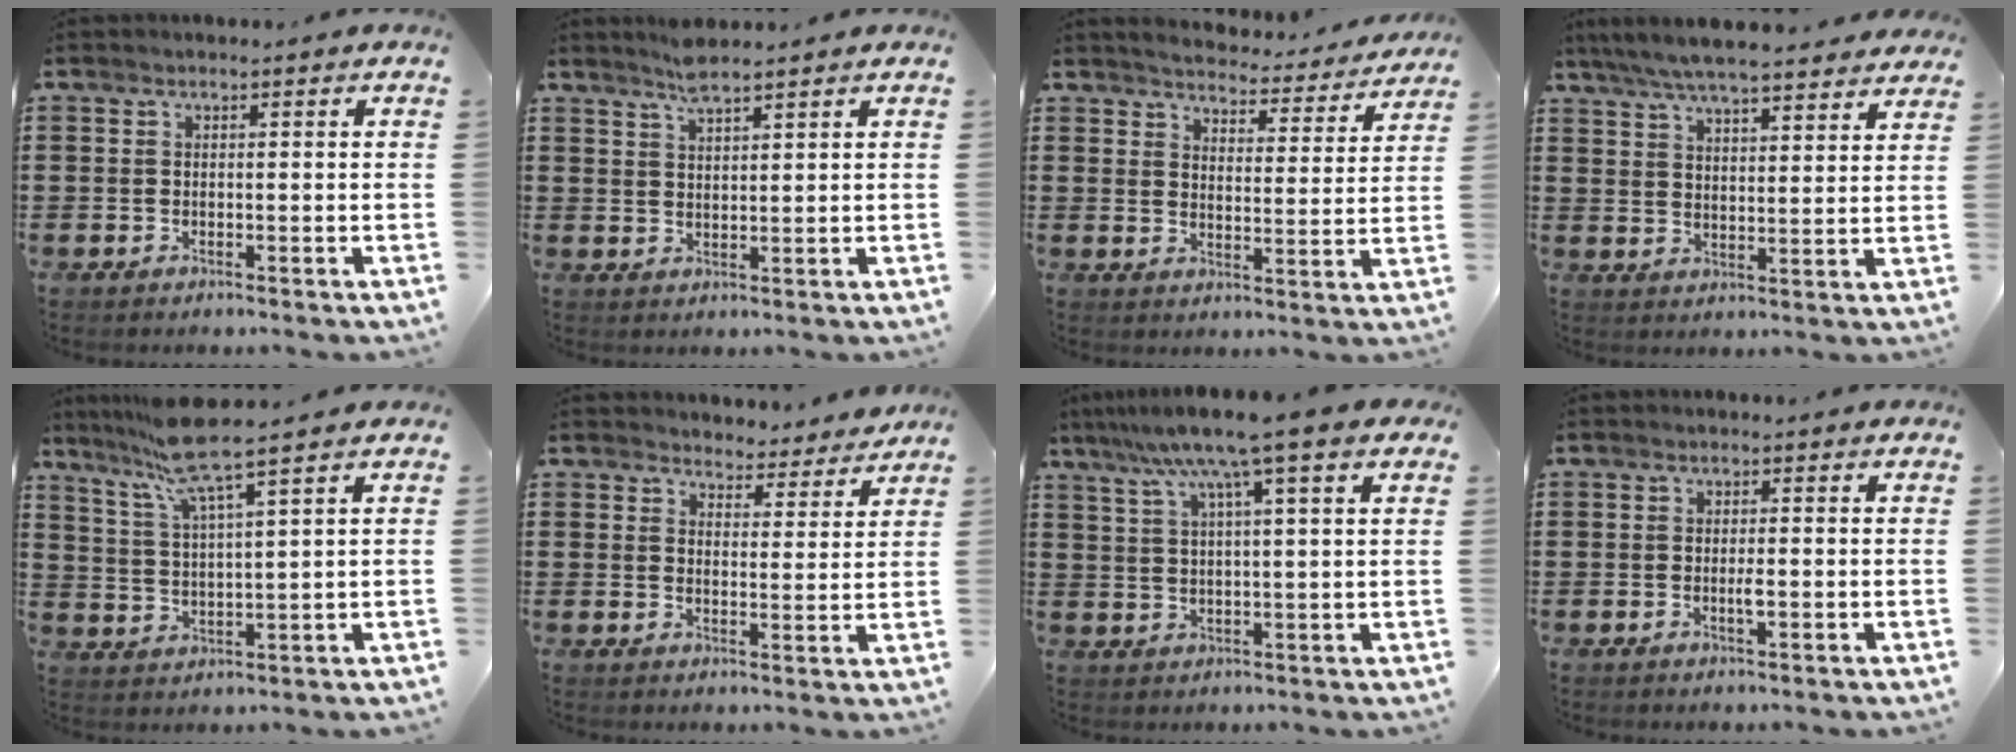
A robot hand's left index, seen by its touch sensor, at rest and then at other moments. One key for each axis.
{"total": 3.3, "fx": 2.8, "fy": 0.3, "fz": 1.6, "tx": -0.037, "ty": -0.002, "tz": 0.052}
{"total": 3.8, "fx": 3.8, "fy": -0.2, "fz": 0.2, "tx": -0.026, "ty": -0.031, "tz": 0.062}
{"total": 6.4, "fx": 6.0, "fy": 0.4, "fz": 2.2, "tx": -0.066, "ty": -0.026, "tz": 0.107}
{"total": 7.9, "fx": 6.1, "fy": -0.5, "fz": 5.0, "tx": -0.116, "ty": -0.021, "tz": 0.107}
{"total": 4.2, "fx": 4.1, "fy": 0.7, "fz": 0.2, "tx": -0.015, "ty": -0.022, "tz": 0.073}
{"total": 9.1, "fx": 5.9, "fy": 0.2, "fz": 7.0, "tx": -0.152, "ty": -0.014, "tz": 0.099}
{"total": 1.5, "fx": -0.2, "fy": 0.3, "fz": 1.5, "tx": -0.029, "ty": 0.001, "tz": -0.003}